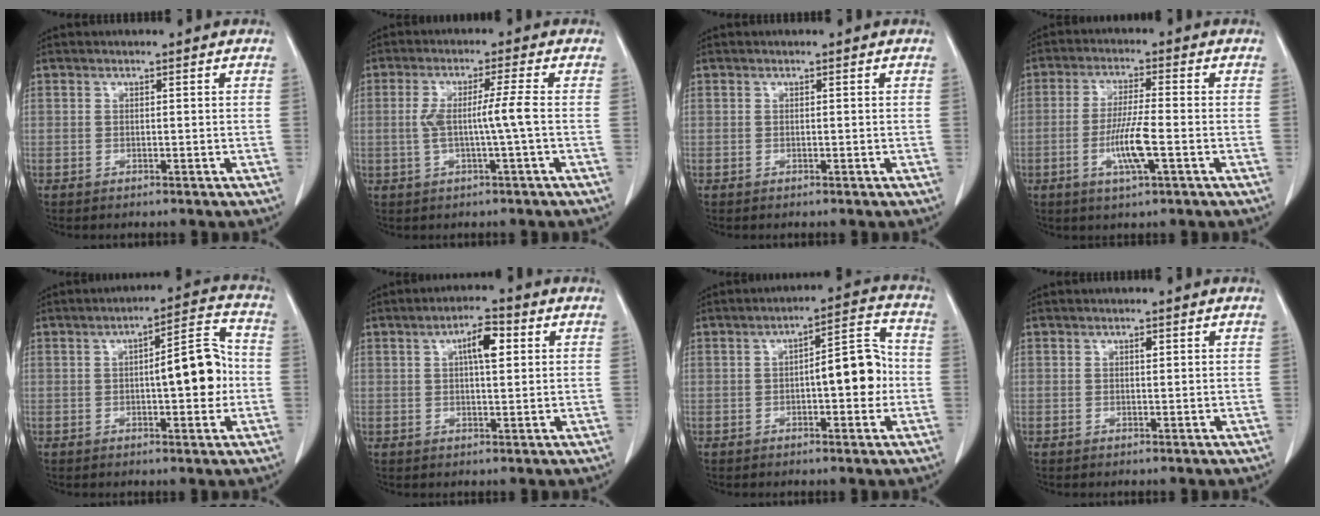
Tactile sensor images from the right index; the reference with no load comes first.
{"total": 5.4, "force": [-0.4, -0.6, 5.4], "torque": [-0.102, 0.007, -0.007]}
{"total": 0.0}
{"total": 7.2, "force": [-2.2, 0.4, 6.8], "torque": [-0.131, -0.008, -0.043]}
{"total": 9.3, "force": [-0.3, 2.4, 9.0], "torque": [-0.120, 0.023, -0.004]}
{"total": 5.3, "force": [1.7, 1.5, 4.8], "torque": [-0.081, 0.010, 0.027]}
{"total": 8.4, "force": [-0.7, 2.4, 8.0], "torque": [-0.108, 0.027, -0.008]}
{"total": 0.7, "force": [0.3, 0.3, 0.6], "torque": [-0.007, 0.000, 0.004]}